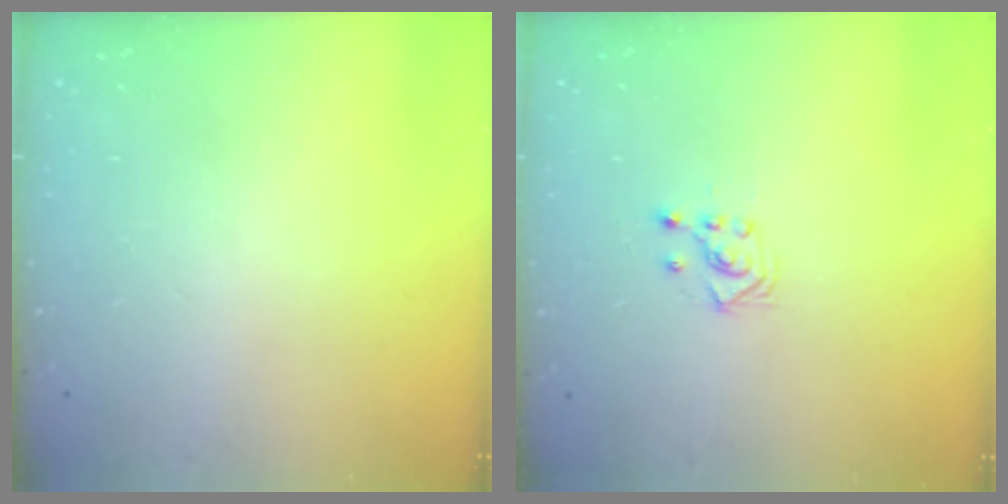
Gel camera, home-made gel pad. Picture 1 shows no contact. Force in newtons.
{"total": 2.9, "press": 2.7, "slide": 1.0}